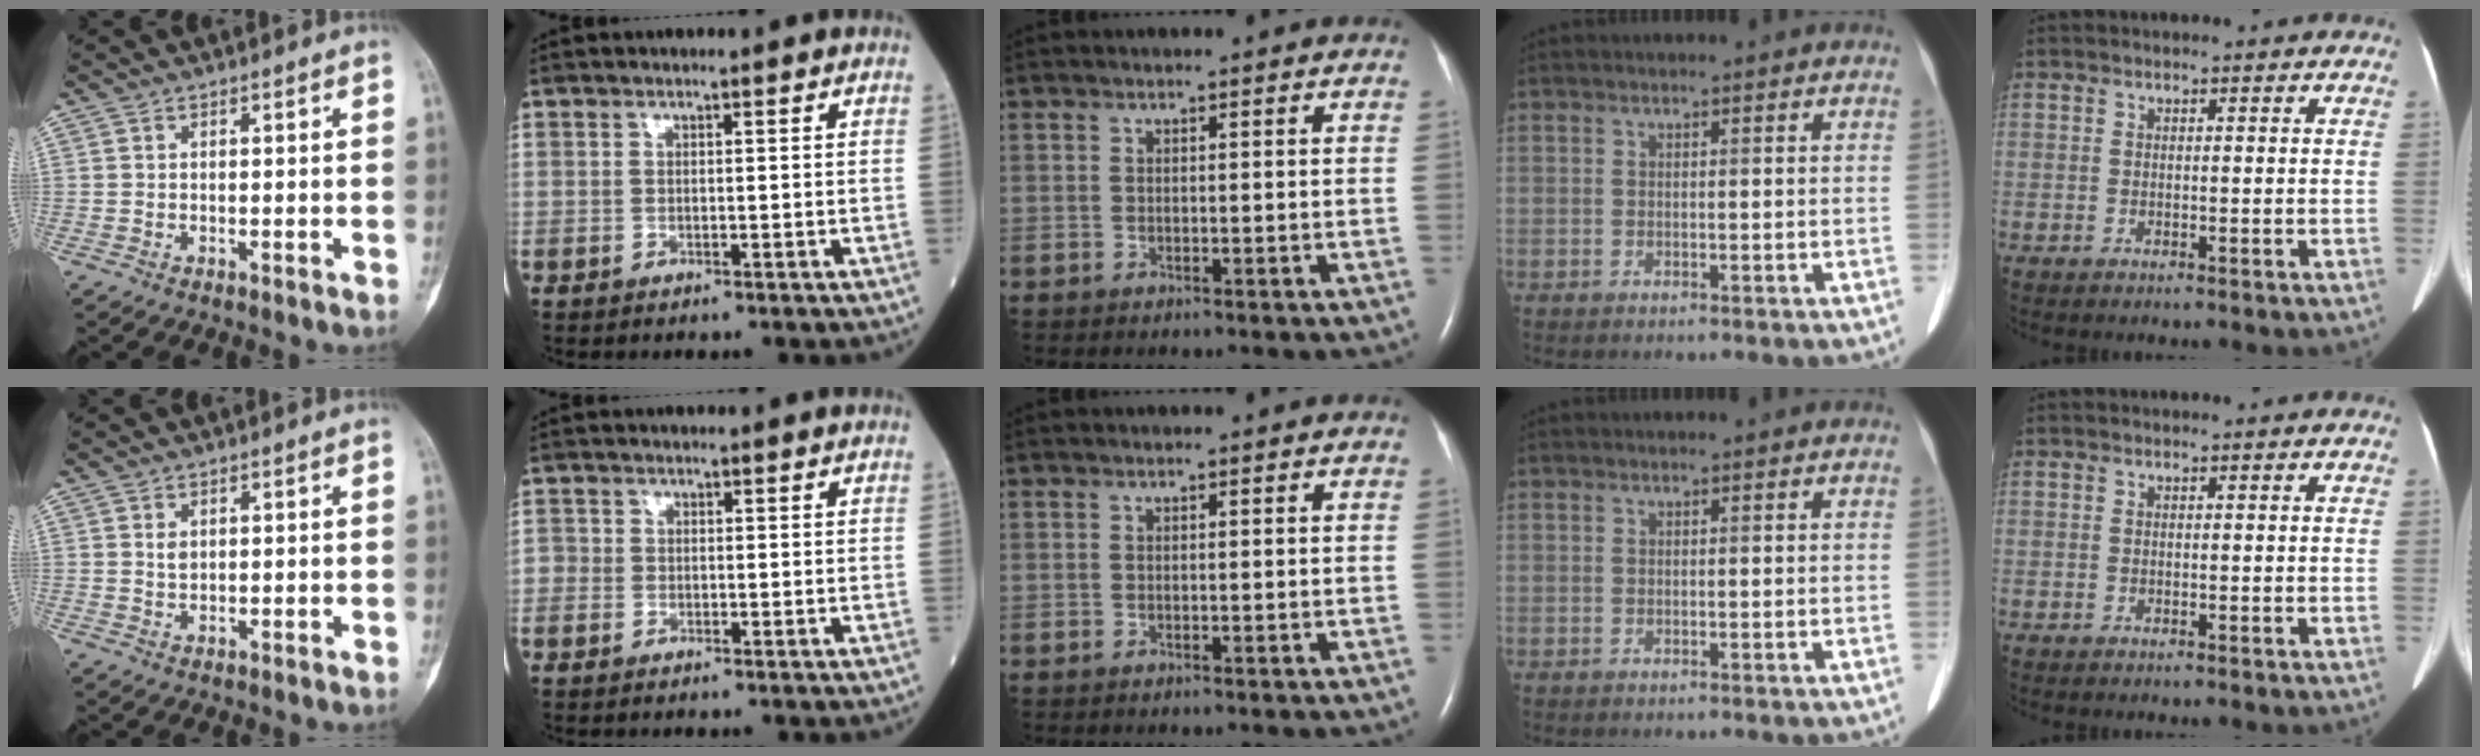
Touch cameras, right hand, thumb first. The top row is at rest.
{"thumb": {"total": 1.6, "force": [0.6, 1.0, 1.1], "torque": [-0.011, -0.003, 0.013]}, "index": {"total": 1.5, "force": [-0.8, 1.2, 0.4], "torque": [-0.004, 0.004, -0.019]}}